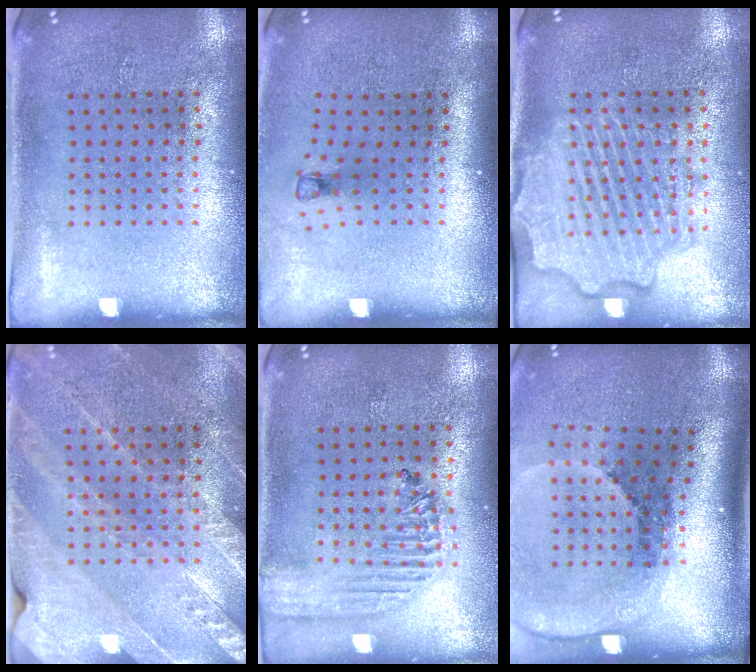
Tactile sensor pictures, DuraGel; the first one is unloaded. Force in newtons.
{"total": 0.8, "press": 0.4, "slide": 0.7}
{"total": 4.4, "press": 4.4, "slide": 0.5}
{"total": 2.6, "press": 2.5, "slide": 0.7}
{"total": 1.8, "press": 1.7, "slide": 0.7}
{"total": 2.7, "press": 1.9, "slide": 2.0}